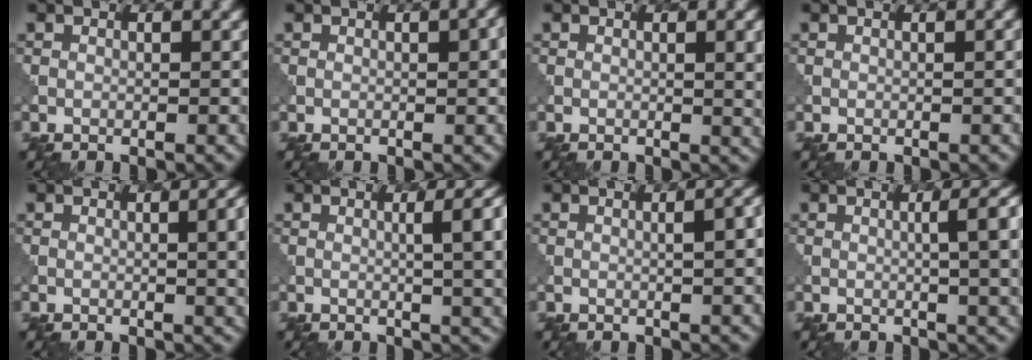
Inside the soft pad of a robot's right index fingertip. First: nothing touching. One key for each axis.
{"total": 1.9, "fx": 0.3, "fy": 0.4, "fz": 1.9, "tx": -0.025, "ty": 0.003, "tz": 0.004}
{"total": 3.7, "fx": 0.6, "fy": 1.2, "fz": 3.5, "tx": -0.035, "ty": 0.005, "tz": 0.007}
{"total": 0.5, "fx": 0.0, "fy": 0.1, "fz": 0.5, "tx": -0.004, "ty": 0.004, "tz": -0.001}
{"total": 5.7, "fx": 0.3, "fy": 2.4, "fz": 5.2, "tx": -0.034, "ty": 0.005, "tz": 0.007}
{"total": 8.0, "fx": 0.7, "fy": 3.1, "fz": 7.4, "tx": -0.048, "ty": 0.014, "tz": 0.008}
{"total": 4.7, "fx": 0.3, "fy": 1.7, "fz": 4.4, "tx": -0.038, "ty": 0.014, "tz": 0.004}
{"total": 8.0, "fx": 0.5, "fy": 3.1, "fz": 7.4, "tx": -0.047, "ty": 0.018, "tz": 0.006}